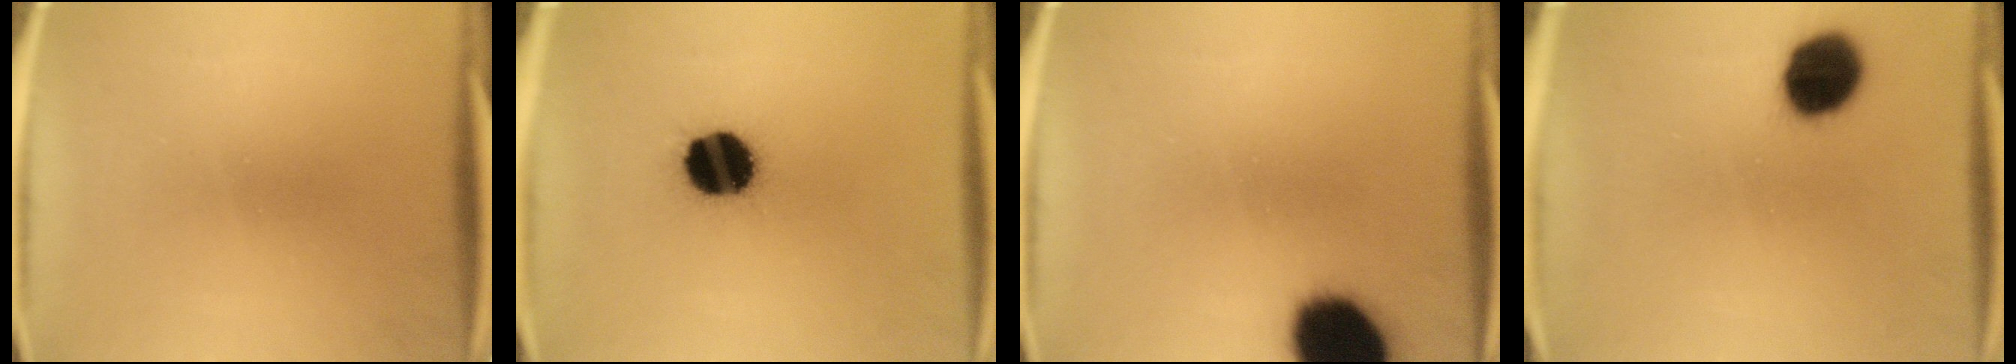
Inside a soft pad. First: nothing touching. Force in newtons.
{"total": 14.7}
{"total": 19.6}
{"total": 12.2}